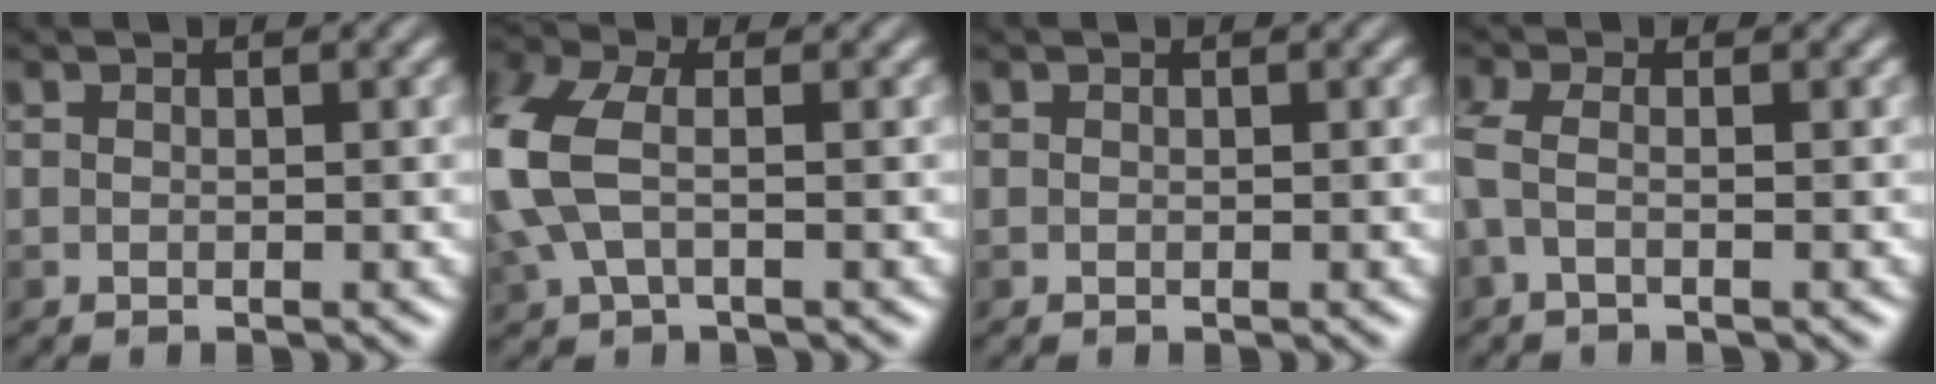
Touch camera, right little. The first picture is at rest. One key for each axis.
{"total": 6.4, "fx": 0.2, "fy": 3.7, "fz": 5.2, "tx": -0.166, "ty": 0.011, "tz": 0.000}
{"total": 0.0}
{"total": 1.6, "fx": -0.3, "fy": 0.5, "fz": 1.5, "tx": -0.044, "ty": 0.007, "tz": -0.010}